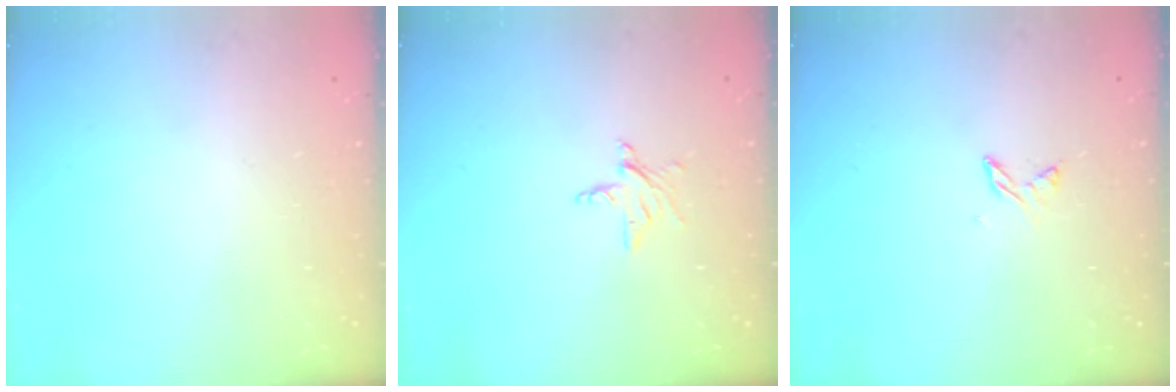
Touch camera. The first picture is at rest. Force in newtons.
{"total": 3.7, "press": 3.7, "slide": 0.2}
{"total": 3.1, "press": 3.1, "slide": 0.6}